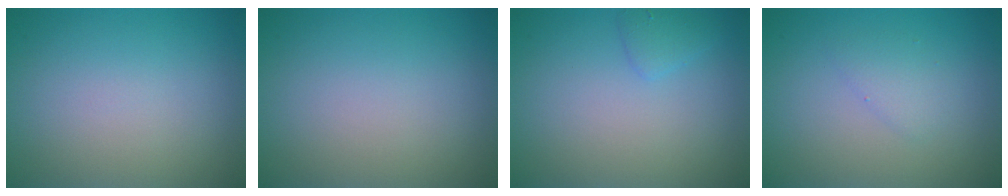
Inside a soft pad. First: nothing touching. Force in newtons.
{"total": 0.0}
{"total": 1.1, "press": 1.1, "slide": 0.1}
{"total": 1.4, "press": 1.4, "slide": 0.1}